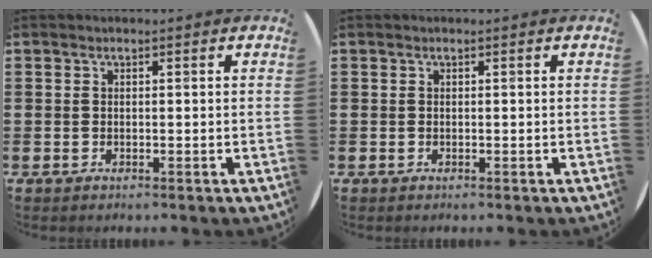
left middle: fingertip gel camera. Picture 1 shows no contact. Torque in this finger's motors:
{"motor_torque": [0.00, 0.00, 0.00, -0.01]}